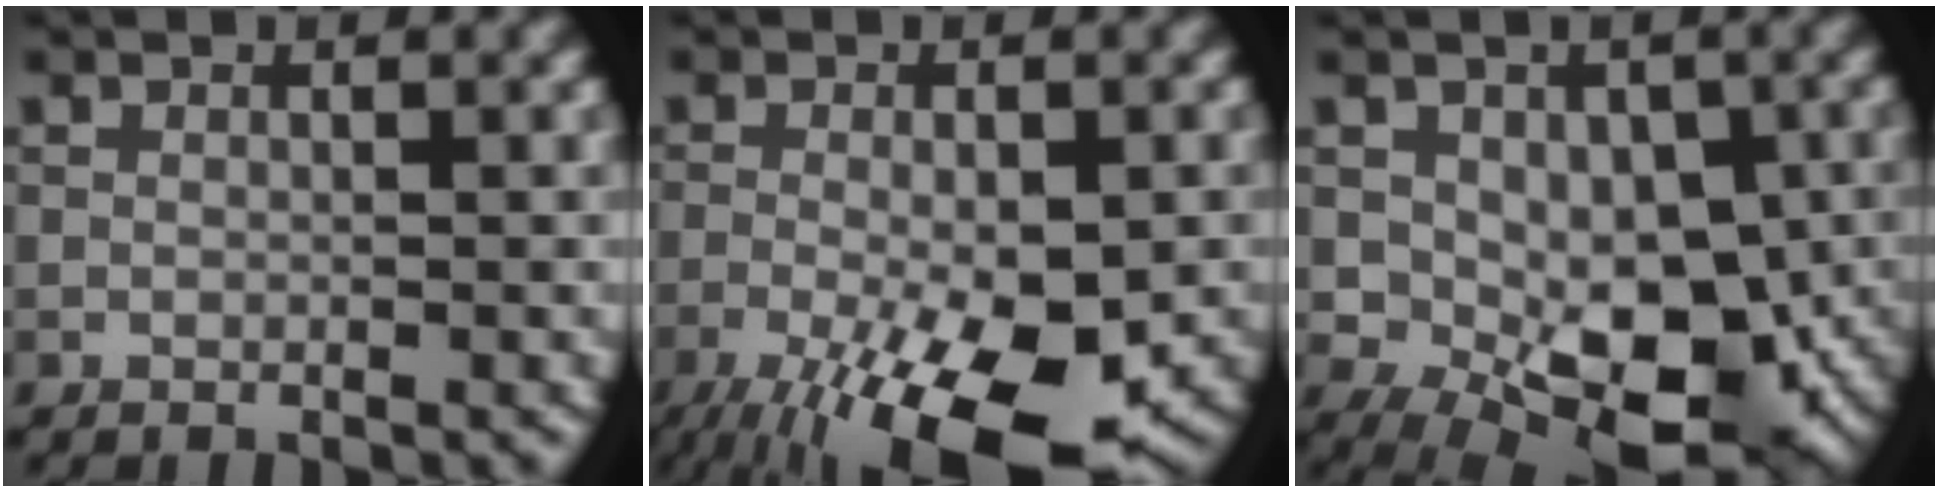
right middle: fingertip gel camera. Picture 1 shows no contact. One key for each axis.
{"total": 11.6, "fx": -5.6, "fy": 3.7, "fz": 9.5, "tx": -0.166, "ty": -0.025, "tz": -0.086}
{"total": 9.5, "fx": -1.8, "fy": 5.9, "fz": 7.2, "tx": -0.094, "ty": -0.005, "tz": -0.028}